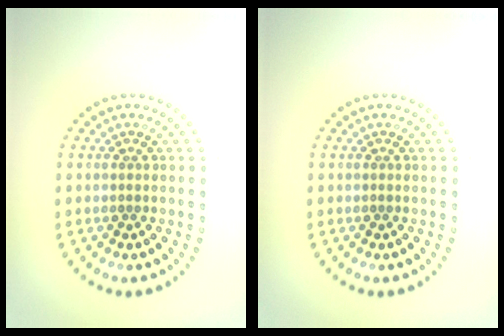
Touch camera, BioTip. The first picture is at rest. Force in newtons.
{"total": 0.0}